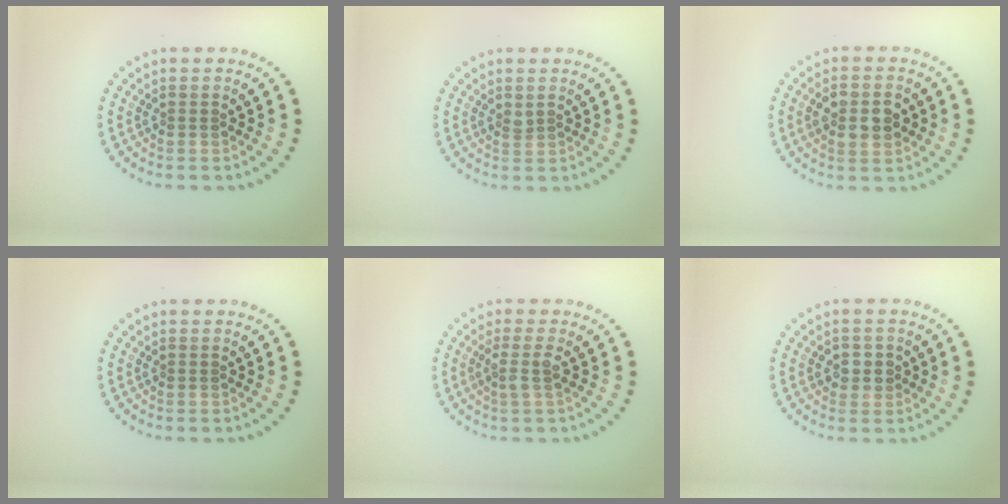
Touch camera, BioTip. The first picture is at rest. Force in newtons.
{"total": 0.8, "press": 0.6, "slide": 0.5}
{"total": 3.7, "press": 3.7, "slide": 0.2}
{"total": 0.0}
{"total": 1.8, "press": 1.3, "slide": 1.2}
{"total": 1.9, "press": 1.8, "slide": 0.6}